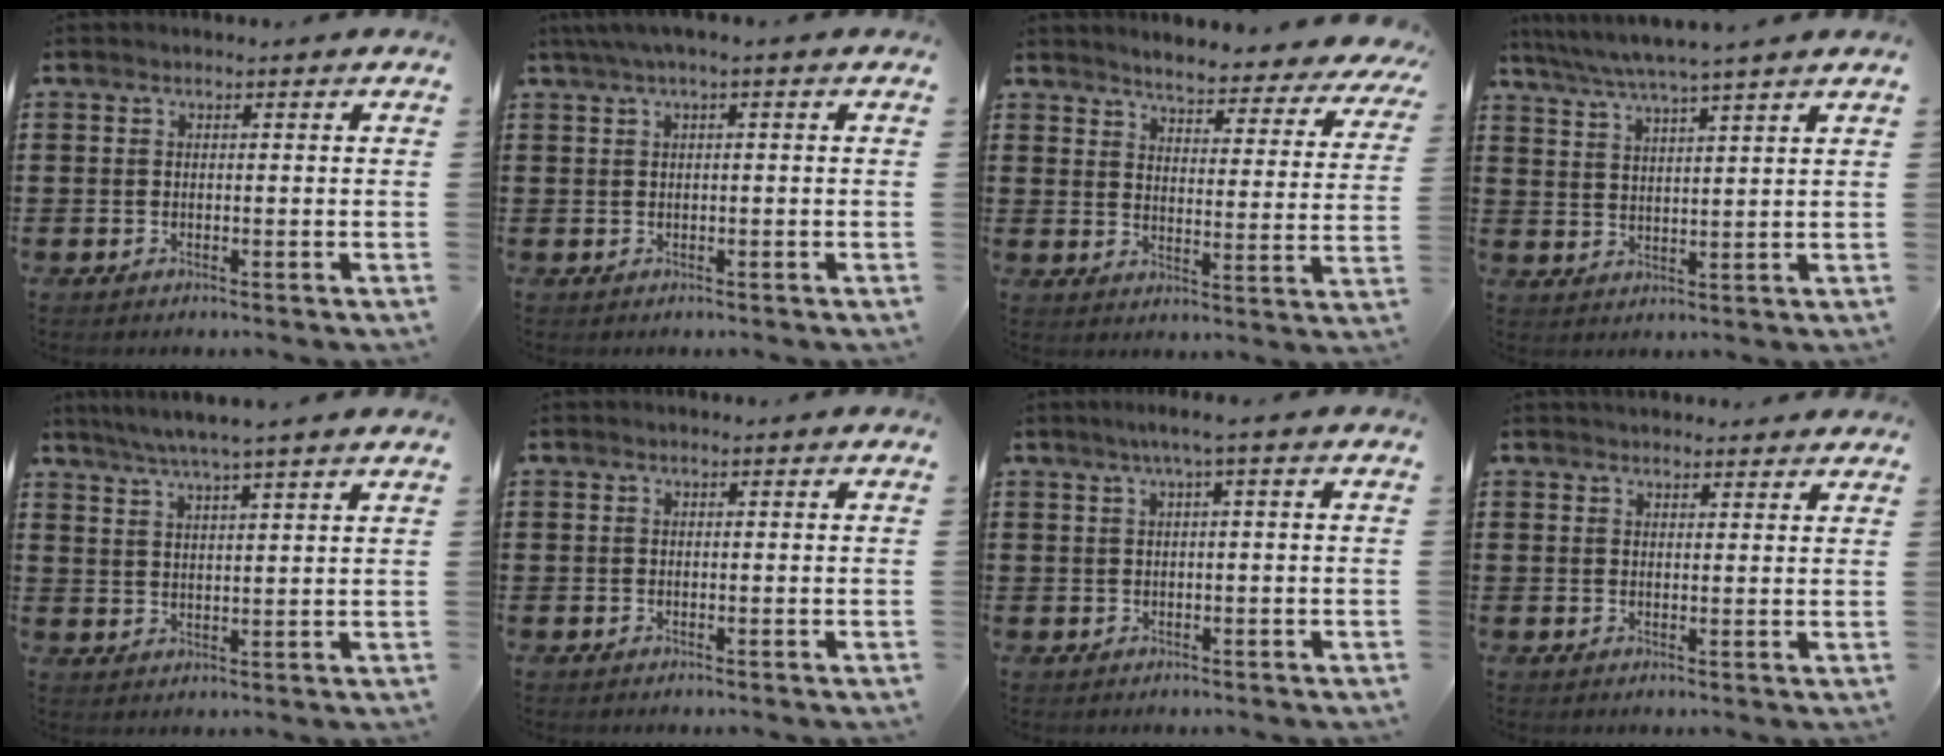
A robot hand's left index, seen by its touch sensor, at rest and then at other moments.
{"total": 1.8, "force": [-0.1, 0.1, 1.8], "torque": [-0.028, -0.002, -0.002]}
{"total": 4.4, "force": [4.3, -0.3, 1.0], "torque": [-0.040, -0.036, 0.070]}
{"total": 4.7, "force": [4.2, -0.7, 2.2], "torque": [-0.055, -0.022, 0.071]}
{"total": 4.6, "force": [4.1, -0.7, 2.0], "torque": [-0.052, -0.015, 0.070]}
{"total": 0.0}
{"total": 1.9, "force": [0.3, -0.1, 1.9], "torque": [-0.034, -0.002, 0.003]}
{"total": 2.1, "force": [2.1, 0.3, 0.1], "torque": [-0.006, 0.001, 0.040]}